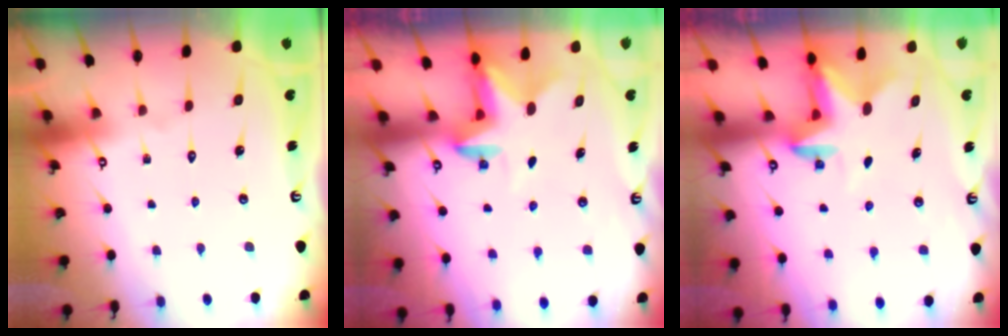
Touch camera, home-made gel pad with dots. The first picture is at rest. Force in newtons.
{"total": 2.8, "press": 2.8, "slide": 0.6}
{"total": 2.8, "press": 2.8, "slide": 0.6}